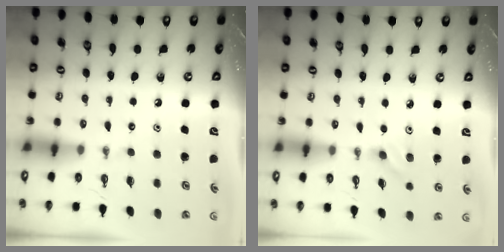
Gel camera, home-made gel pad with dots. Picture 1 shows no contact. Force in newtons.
{"total": 2.6, "press": 2.1, "slide": 1.5}